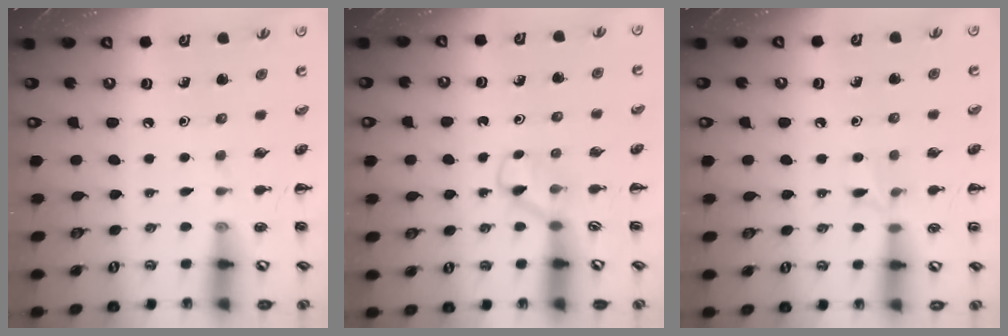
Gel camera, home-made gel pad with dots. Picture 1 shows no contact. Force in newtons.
{"total": 3.1, "press": 2.9, "slide": 1.1}
{"total": 5.0, "press": 4.7, "slide": 1.6}